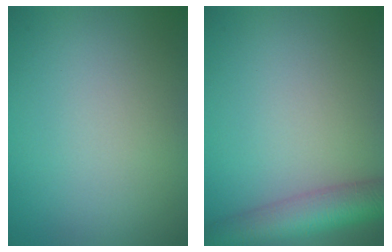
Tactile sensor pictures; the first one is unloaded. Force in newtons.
{"total": 5.7, "press": 5.7, "slide": 0.3}